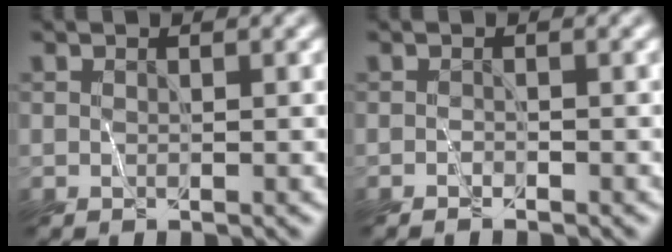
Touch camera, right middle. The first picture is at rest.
{"total": 1.0, "force": [-0.9, -0.3, -0.2], "torque": [0.002, -0.002, -0.020]}